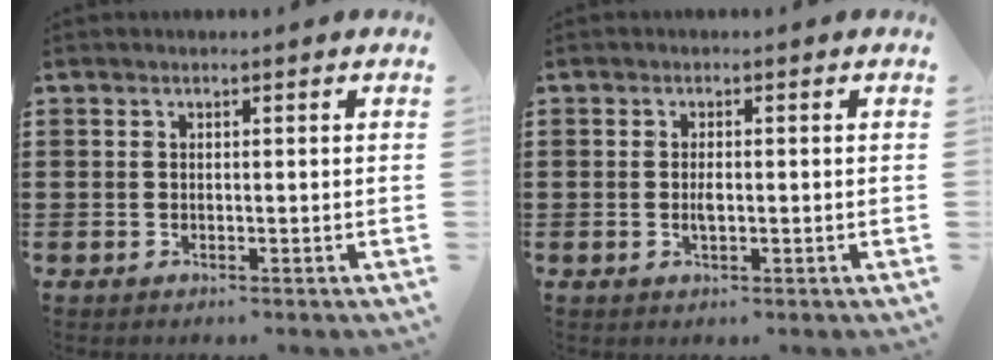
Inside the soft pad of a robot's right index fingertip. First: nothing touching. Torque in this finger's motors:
{"motor_torque": [2.14, 0.00, 0.13, 0.06]}